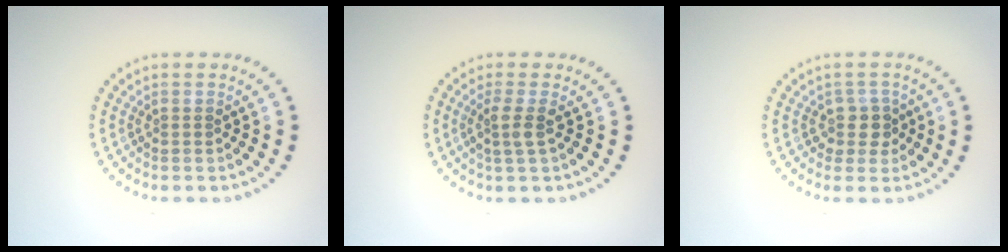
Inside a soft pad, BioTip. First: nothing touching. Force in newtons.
{"total": 1.8, "press": 1.4, "slide": 1.1}
{"total": 2.2, "press": 1.6, "slide": 1.4}